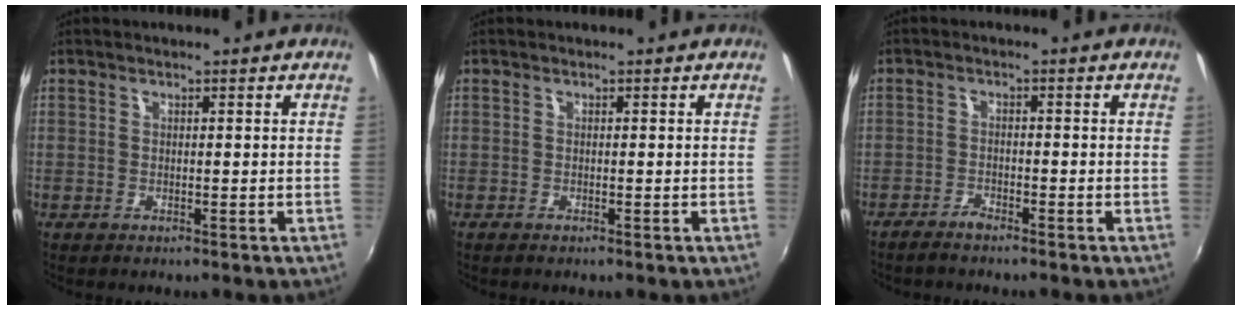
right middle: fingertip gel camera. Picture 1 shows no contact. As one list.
[{"total": 0.6, "force": [-0.5, 0.1, 0.3], "torque": [-0.005, -0.002, -0.010]}, {"total": 2.7, "force": [-2.4, 0.4, 1.0], "torque": [-0.035, -0.002, -0.048]}]